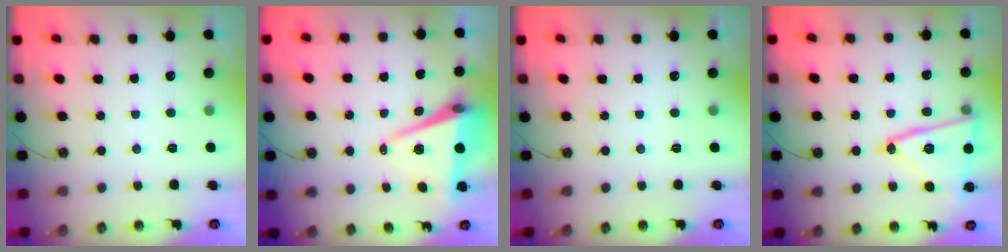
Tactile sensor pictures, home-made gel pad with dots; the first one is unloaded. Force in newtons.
{"total": 7.9, "press": 6.6, "slide": 4.3}
{"total": 0.0}
{"total": 18.3, "press": 18.3, "slide": 0.9}